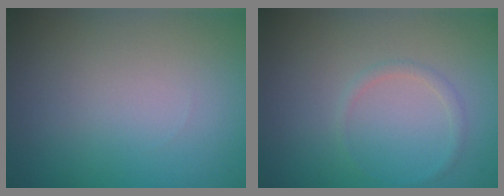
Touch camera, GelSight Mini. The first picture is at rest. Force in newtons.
{"total": 0.8, "press": 0.8, "slide": 0.0}